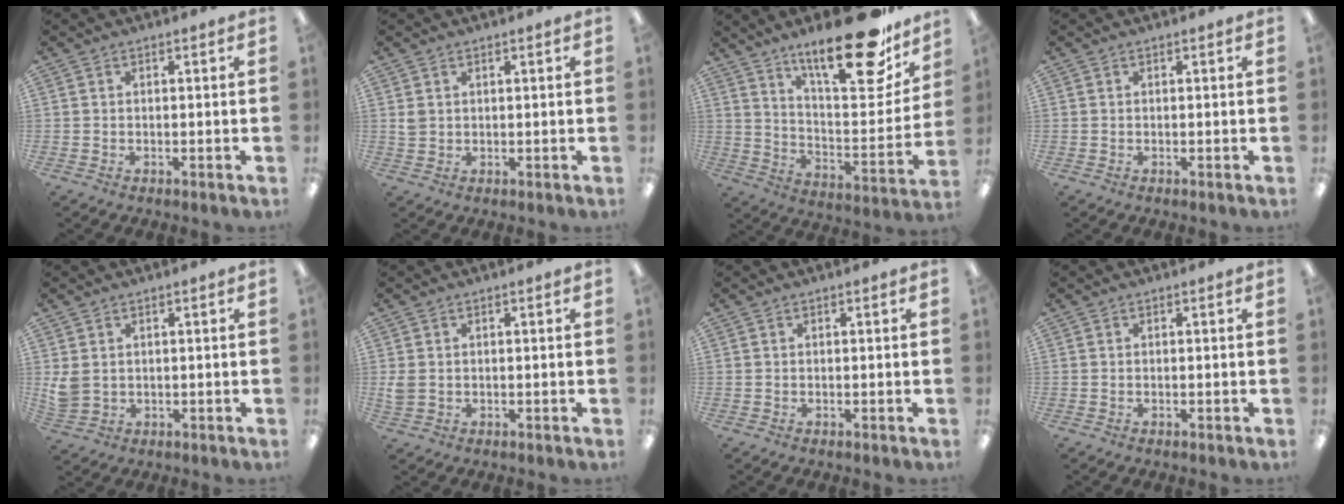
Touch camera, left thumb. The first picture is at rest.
{"total": 1.8, "force": [0.9, 1.5, 0.7], "torque": [-0.016, 0.004, 0.016]}
{"total": 23.9, "force": [17.4, 6.7, 14.9], "torque": [-0.214, -0.120, 0.281]}
{"total": 0.0}
{"total": 4.0, "force": [1.5, 3.1, 2.0], "torque": [-0.039, -0.003, 0.029]}
{"total": 2.6, "force": [0.2, 2.2, 1.4], "torque": [-0.018, 0.003, 0.003]}
{"total": 0.0}
{"total": 0.0}